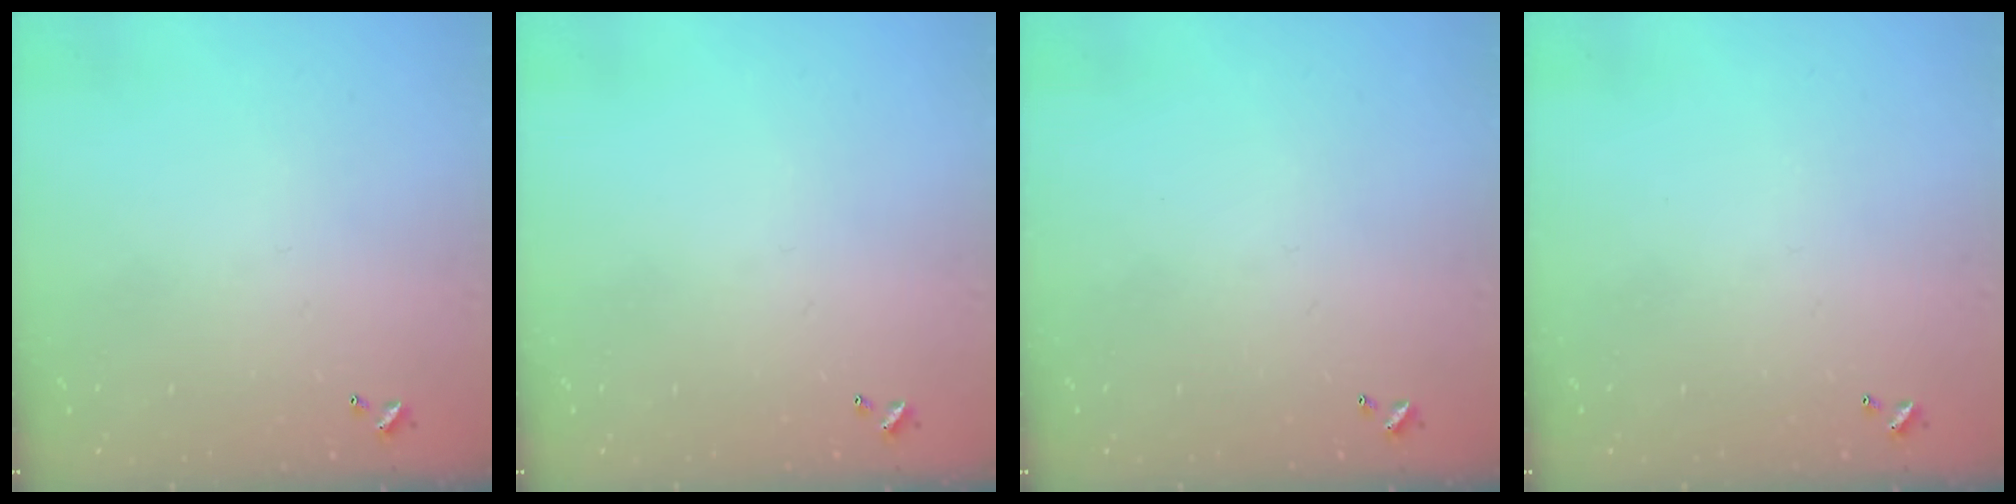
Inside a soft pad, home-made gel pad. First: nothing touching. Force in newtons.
{"total": 0.0}
{"total": 0.0}
{"total": 0.0}